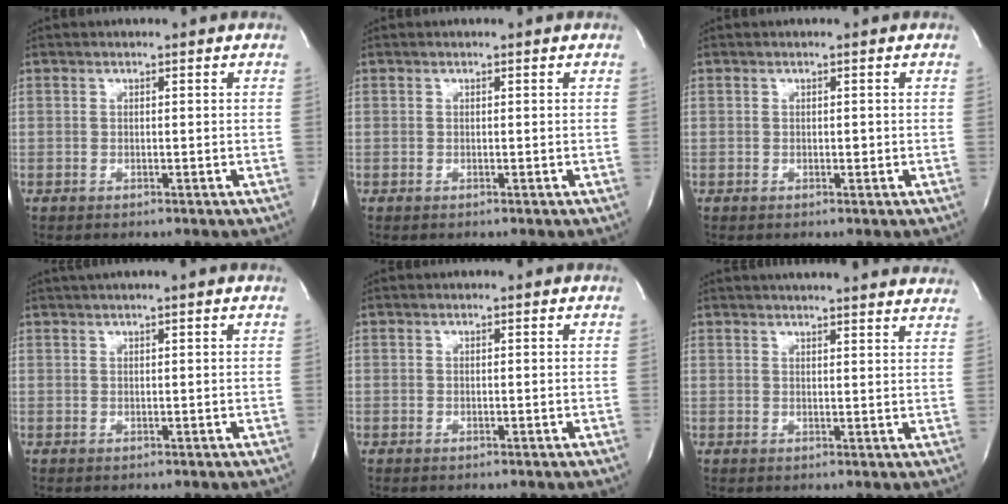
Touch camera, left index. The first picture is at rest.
{"total": 0.0}
{"total": 0.5, "force": [0.0, 0.3, 0.4], "torque": [-0.004, 0.001, 0.000]}
{"total": 2.3, "force": [1.8, -0.6, 1.4], "torque": [-0.026, 0.018, 0.036]}
{"total": 0.0}
{"total": 19.9, "force": [18.4, 1.7, 7.3], "torque": [-0.108, 0.002, 0.220]}